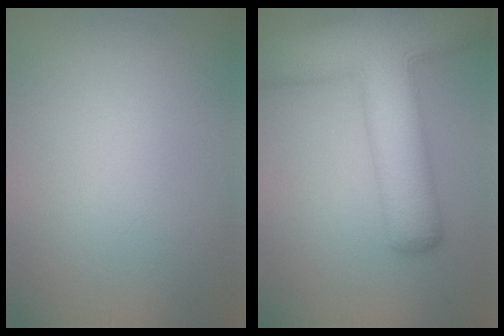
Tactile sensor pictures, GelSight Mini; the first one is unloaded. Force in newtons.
{"total": 11.0, "press": 11.0, "slide": 0.4}